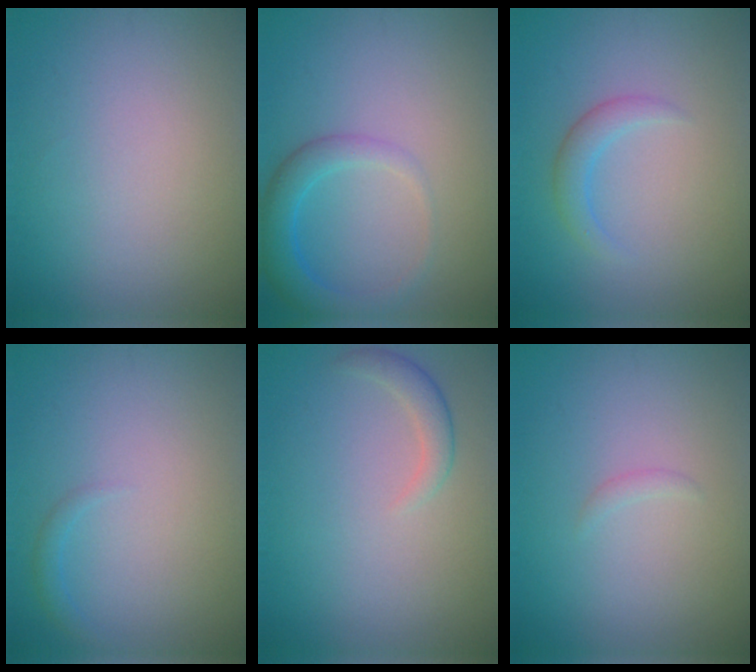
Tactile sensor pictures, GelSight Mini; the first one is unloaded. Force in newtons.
{"total": 3.2, "press": 3.2, "slide": 0.3}
{"total": 1.8, "press": 1.8, "slide": 0.1}
{"total": 0.9, "press": 0.9, "slide": 0.1}
{"total": 1.8, "press": 1.7, "slide": 0.2}
{"total": 0.5, "press": 0.5, "slide": 0.1}